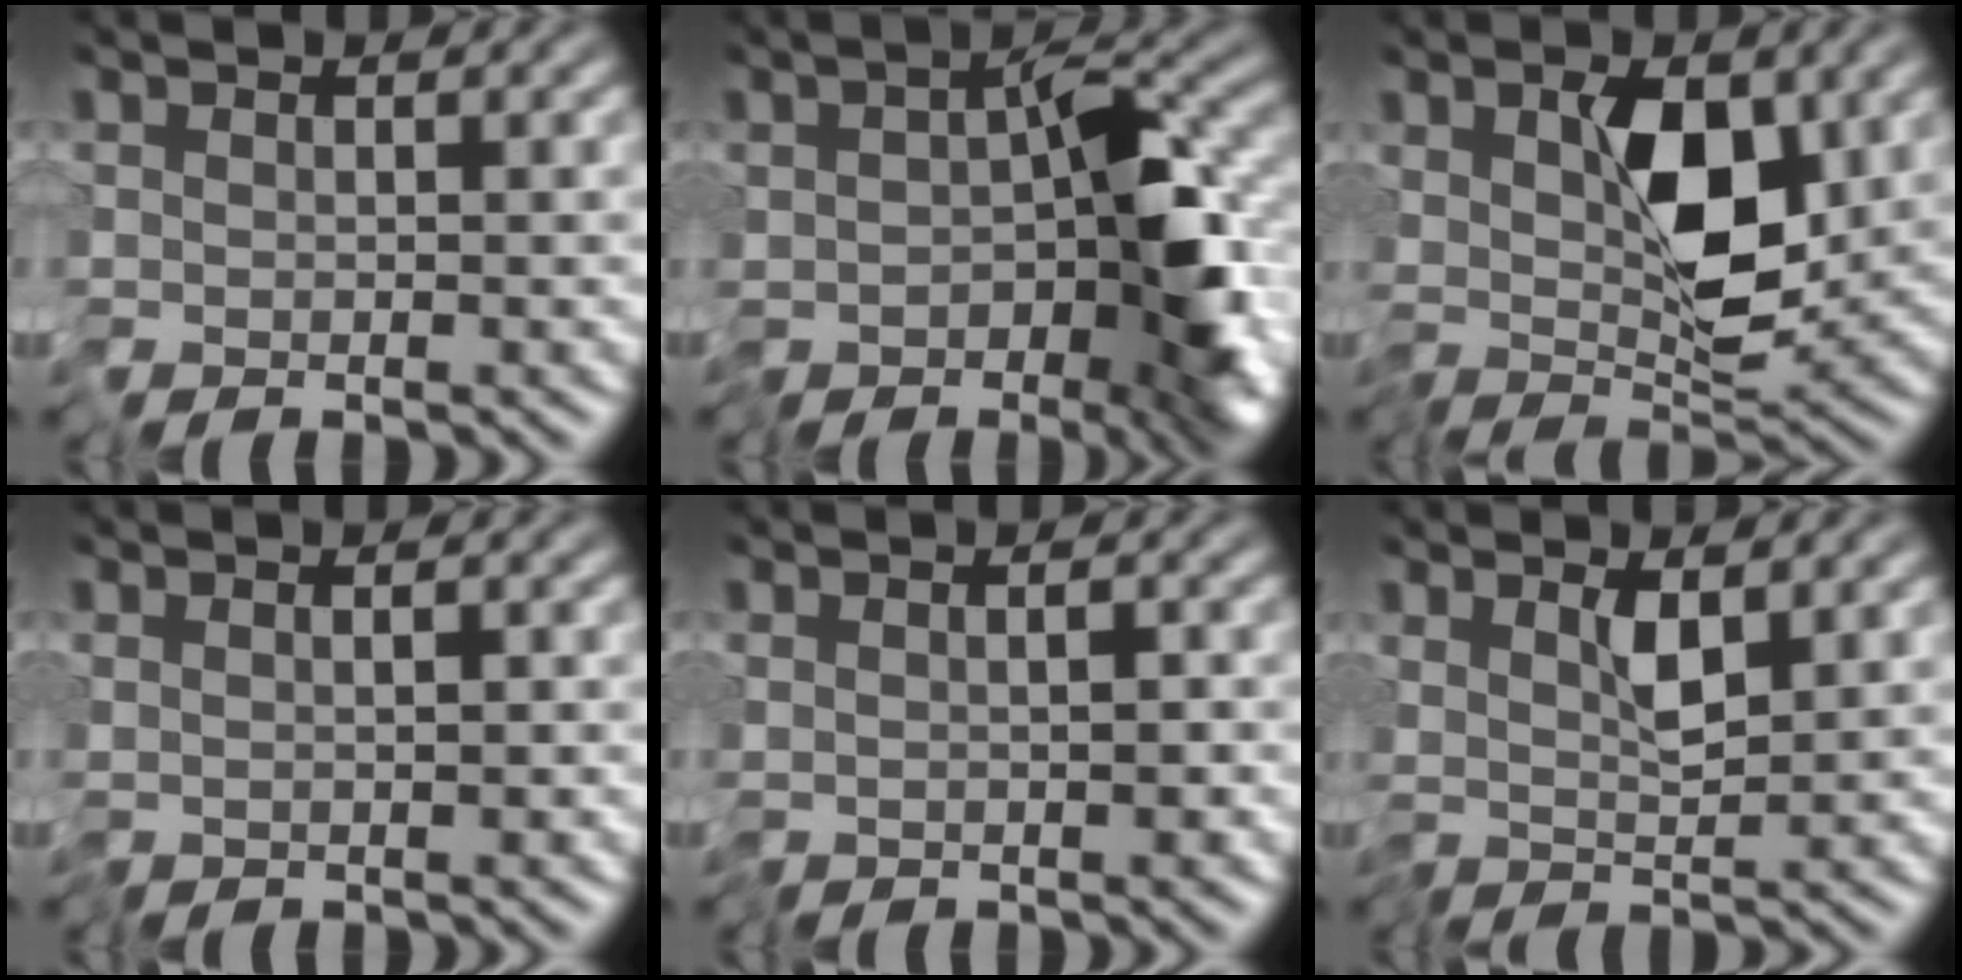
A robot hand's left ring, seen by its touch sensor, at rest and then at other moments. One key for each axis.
{"total": 9.8, "fx": -2.4, "fy": 4.5, "fz": 8.3, "tx": -0.128, "ty": -0.009, "tz": -0.044}
{"total": 5.7, "fx": 0.8, "fy": 2.6, "fz": 5.0, "tx": -0.081, "ty": -0.021, "tz": 0.019}
{"total": 0.6, "fx": -0.1, "fy": 0.0, "fz": 0.6, "tx": -0.007, "ty": -0.002, "tz": 0.000}
{"total": 1.4, "fx": -0.4, "fy": 0.4, "fz": 1.2, "tx": -0.018, "ty": -0.003, "tz": -0.006}
{"total": 2.0, "fx": 0.7, "fy": -0.1, "fz": 1.9, "tx": -0.036, "ty": -0.006, "tz": 0.016}